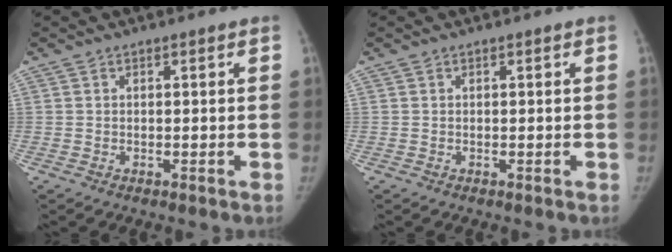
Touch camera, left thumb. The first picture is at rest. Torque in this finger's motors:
{"motor_torque": [0.38, 0.38, 0.16, 0.17, 0.01]}